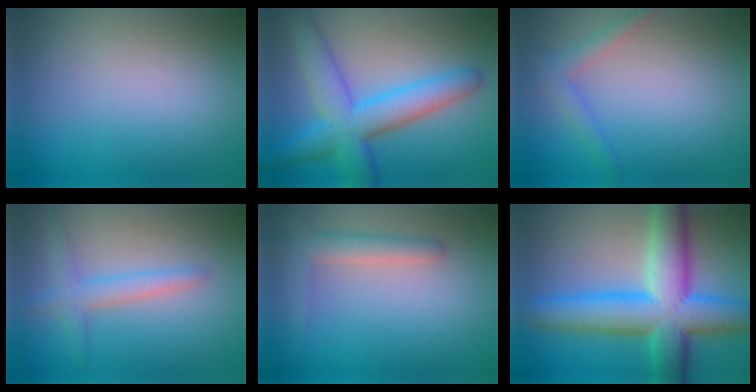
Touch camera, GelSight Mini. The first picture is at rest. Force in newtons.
{"total": 7.3, "press": 7.3, "slide": 0.1}
{"total": 1.9, "press": 1.9, "slide": 0.2}
{"total": 2.7, "press": 2.6, "slide": 0.1}
{"total": 2.9, "press": 2.9, "slide": 0.2}
{"total": 10.5, "press": 10.5, "slide": 0.2}